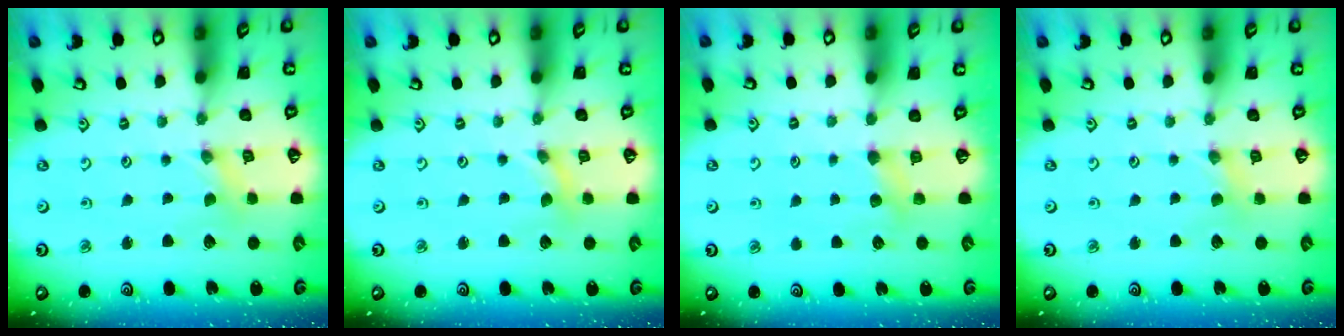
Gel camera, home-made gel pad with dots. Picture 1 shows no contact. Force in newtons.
{"total": 0.0}
{"total": 4.0, "press": 4.0, "slide": 0.5}
{"total": 2.1, "press": 2.0, "slide": 0.4}